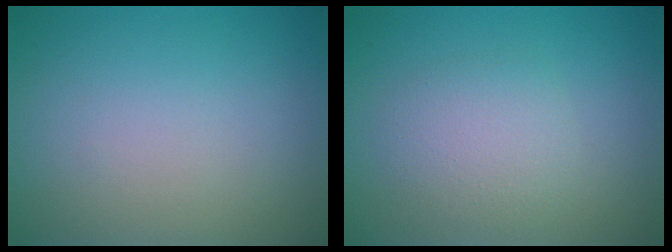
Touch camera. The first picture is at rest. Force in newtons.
{"total": 2.8, "press": 2.8, "slide": 0.2}